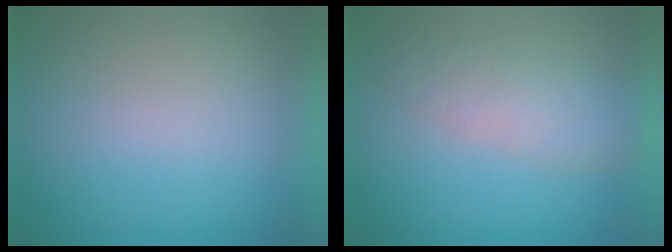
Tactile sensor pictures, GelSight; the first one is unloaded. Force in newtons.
{"total": 2.9}